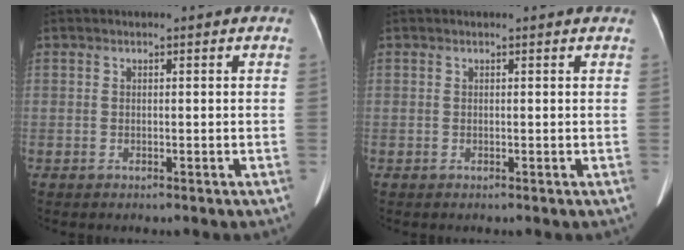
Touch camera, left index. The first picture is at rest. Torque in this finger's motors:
{"motor_torque": [0.27, -0.32, 0.08, 0.03]}